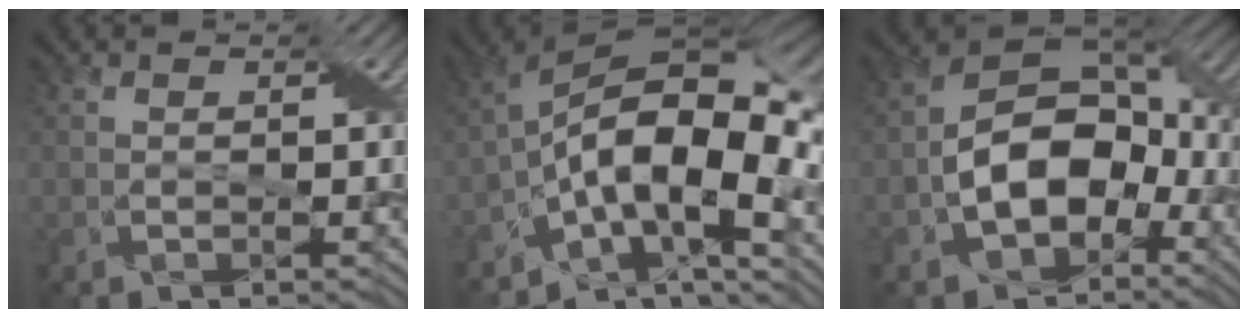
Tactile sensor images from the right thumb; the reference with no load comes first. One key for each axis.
{"total": 14.9, "fx": -5.3, "fy": 6.9, "fz": 12.0, "tx": -0.196, "ty": 0.010, "tz": -0.106}
{"total": 12.2, "fx": -3.7, "fy": 8.1, "fz": 8.4, "tx": -0.152, "ty": -0.004, "tz": -0.085}